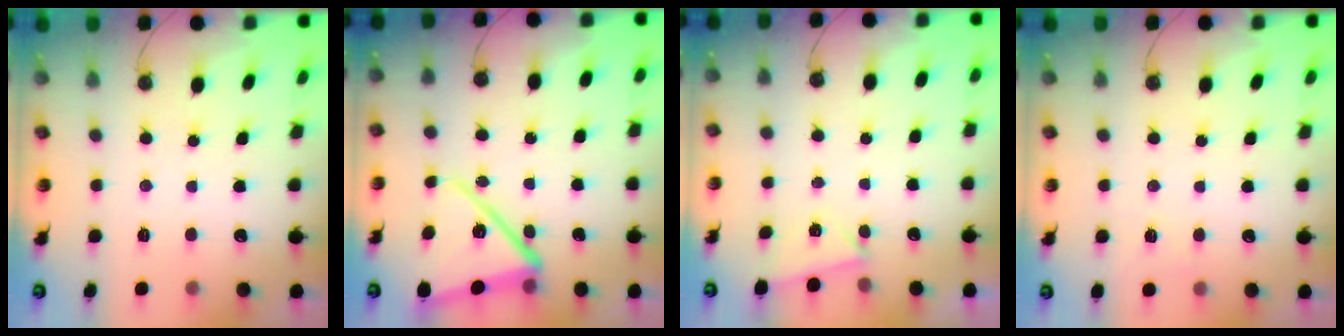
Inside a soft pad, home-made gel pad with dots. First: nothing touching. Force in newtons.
{"total": 14.9, "press": 14.8, "slide": 1.5}
{"total": 1.8, "press": 1.4, "slide": 1.2}
{"total": 3.6, "press": 3.3, "slide": 1.4}